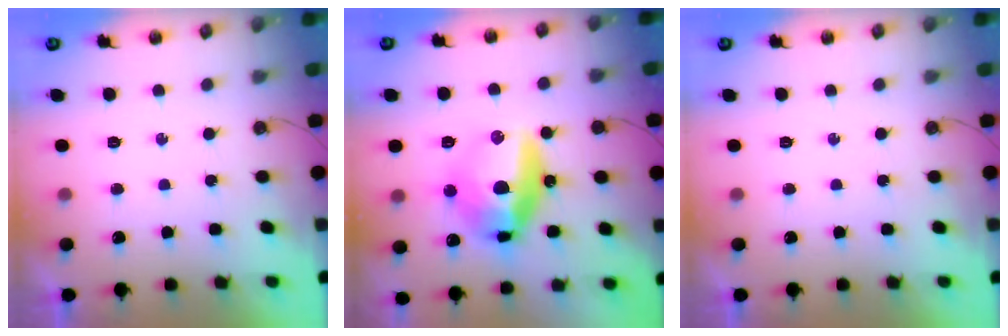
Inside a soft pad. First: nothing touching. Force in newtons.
{"total": 16.1, "press": 15.9, "slide": 2.5}
{"total": 0.0}